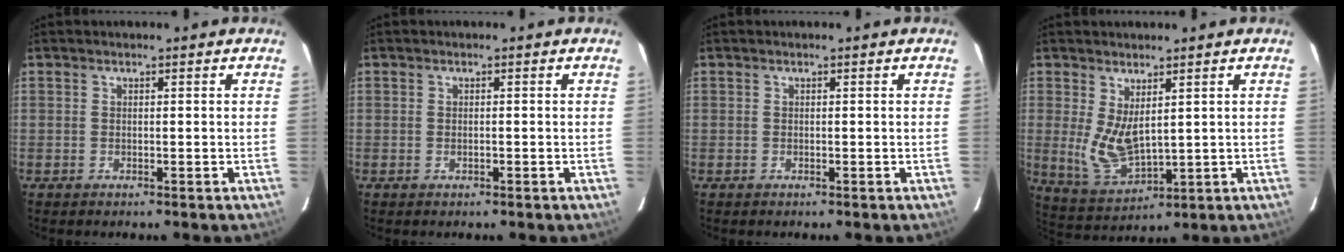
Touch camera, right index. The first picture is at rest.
{"total": 0.6, "force": [-0.5, 0.3, 0.2], "torque": [-0.006, 0.002, -0.007]}
{"total": 0.0}
{"total": 7.6, "force": [1.8, 3.6, 6.5], "torque": [-0.129, -0.020, 0.051]}